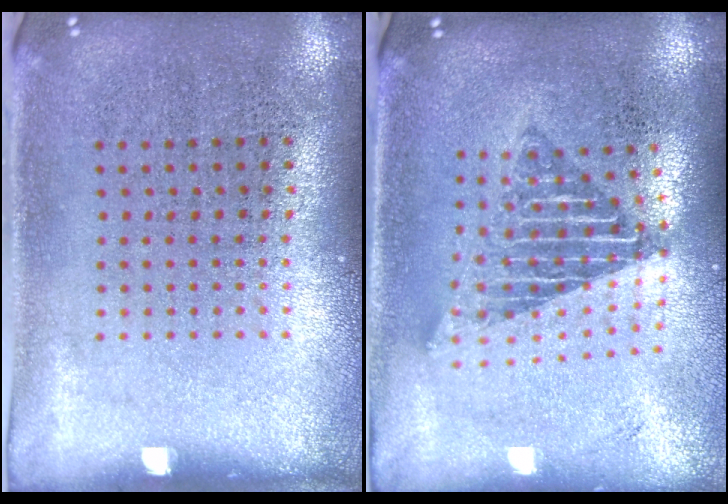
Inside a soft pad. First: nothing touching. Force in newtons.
{"total": 1.7, "press": 1.3, "slide": 1.0}